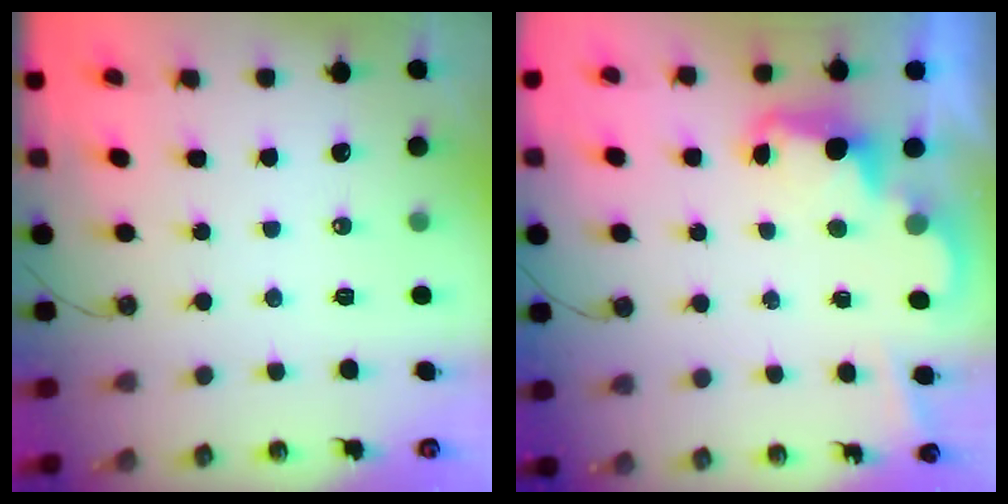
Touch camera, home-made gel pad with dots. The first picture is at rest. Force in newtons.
{"total": 2.5, "press": 2.4, "slide": 0.6}